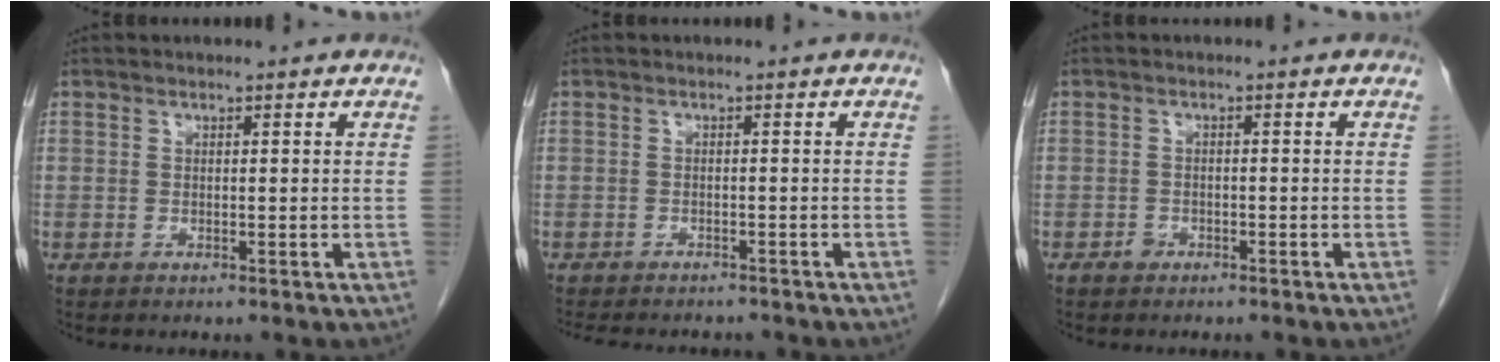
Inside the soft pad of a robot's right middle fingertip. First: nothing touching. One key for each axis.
{"total": 8.8, "fx": -7.8, "fy": 2.7, "fz": 3.0, "tx": -0.052, "ty": -0.004, "tz": -0.100}
{"total": 1.2, "fx": -0.9, "fy": 0.8, "fz": 0.3, "tx": -0.008, "ty": 0.003, "tz": -0.018}